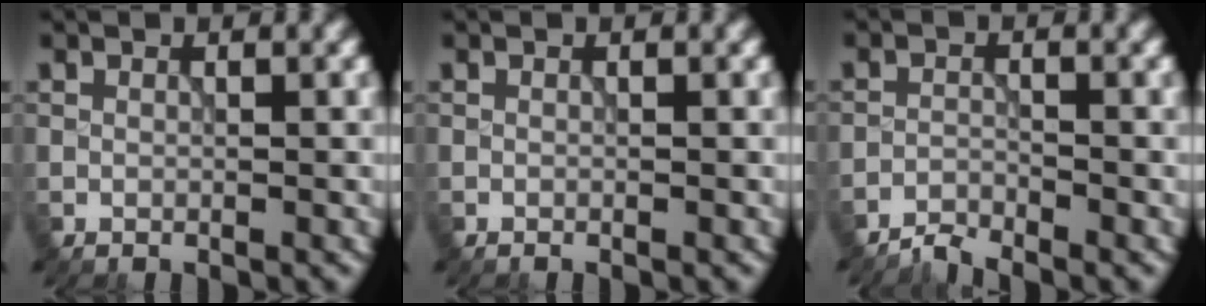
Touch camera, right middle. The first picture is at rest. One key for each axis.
{"total": 0.0}
{"total": 1.8, "fx": -1.8, "fy": 0.1, "fz": 0.2, "tx": 0.000, "ty": 0.002, "tz": -0.042}